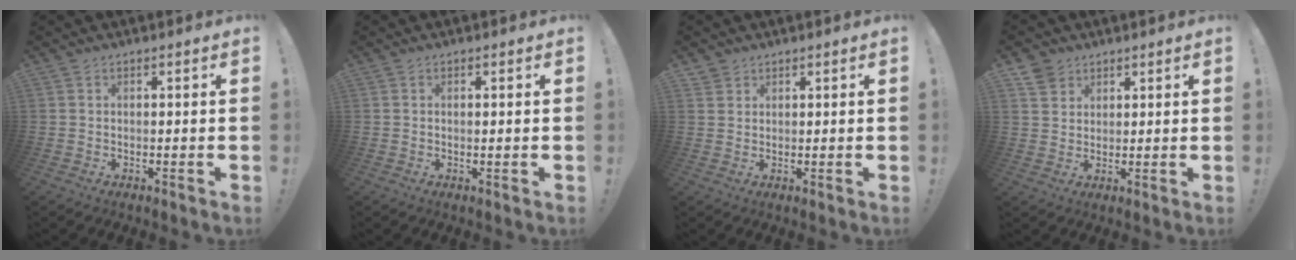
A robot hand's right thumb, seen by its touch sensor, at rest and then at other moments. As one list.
[{"total": 0.7, "force": [0.4, 0.1, 0.6], "torque": [-0.006, -0.001, 0.005]}, {"total": 2.0, "force": [1.5, 1.3, -0.1], "torque": [0.007, -0.011, 0.028]}, {"total": 5.2, "force": [3.4, 3.9, 0.4], "torque": [0.004, -0.023, 0.065]}]